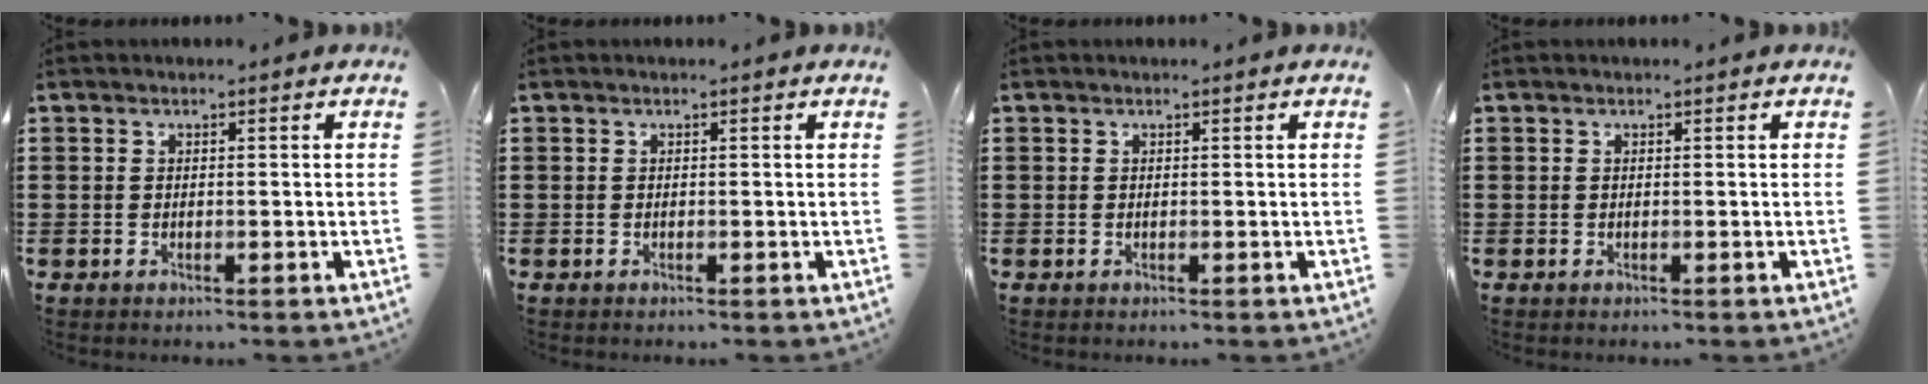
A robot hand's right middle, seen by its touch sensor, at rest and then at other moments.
{"total": 0.0}
{"total": 0.0}
{"total": 0.0}